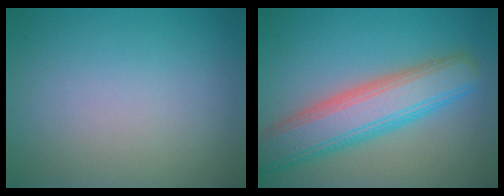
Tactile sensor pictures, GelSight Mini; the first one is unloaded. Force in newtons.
{"total": 7.3, "press": 7.3, "slide": 0.4}